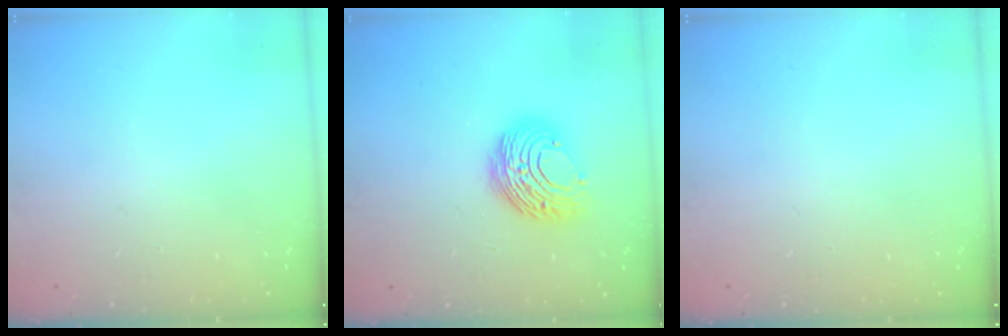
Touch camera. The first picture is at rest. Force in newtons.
{"total": 11.0, "press": 11.0, "slide": 0.4}
{"total": 0.0}